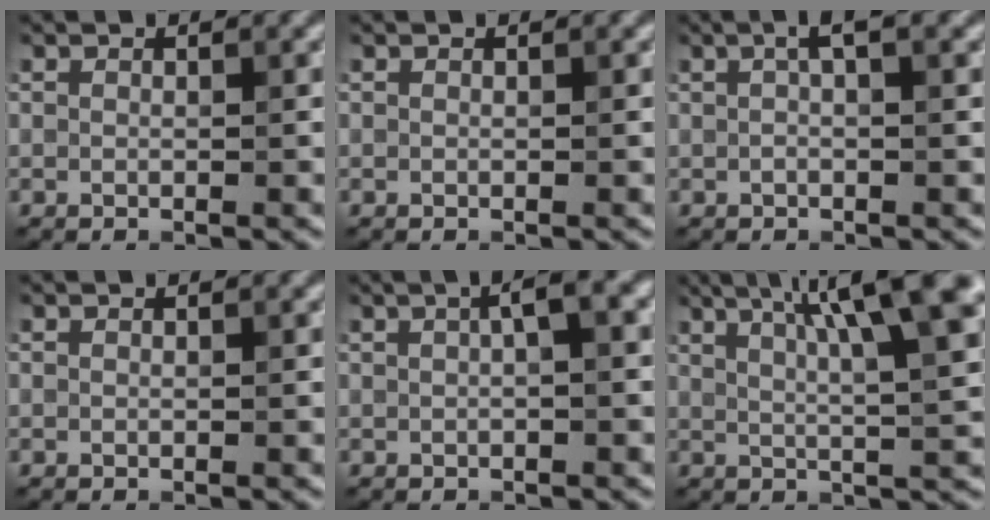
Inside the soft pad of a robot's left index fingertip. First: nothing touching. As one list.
[{"total": 0.0}, {"total": 2.0, "force": [0.6, 0.4, 1.8], "torque": [-0.031, 0.008, 0.008]}, {"total": 0.0}, {"total": 2.8, "force": [0.7, 0.5, 2.7], "torque": [-0.042, 0.015, 0.010]}, {"total": 11.1, "force": [5.1, 2.5, 9.6], "torque": [-0.108, 0.032, 0.067]}]